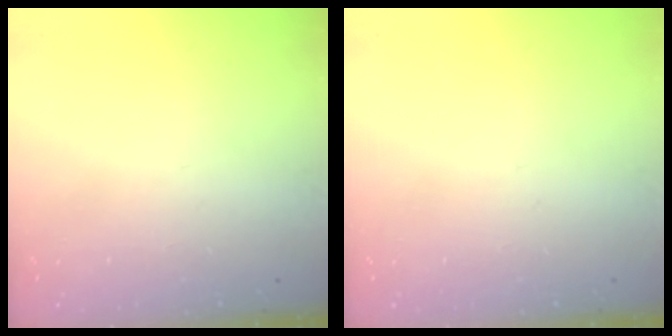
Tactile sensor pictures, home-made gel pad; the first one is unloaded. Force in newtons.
{"total": 0.0}